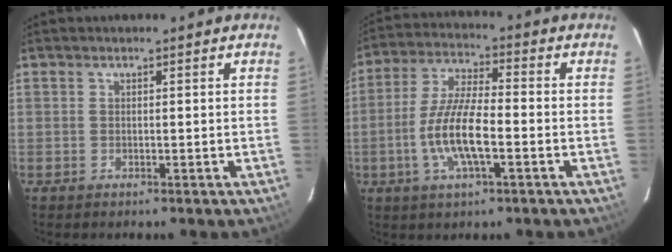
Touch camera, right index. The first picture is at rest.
{"total": 11.1, "force": [-3.3, 2.9, 10.1], "torque": [-0.209, -0.002, -0.065]}